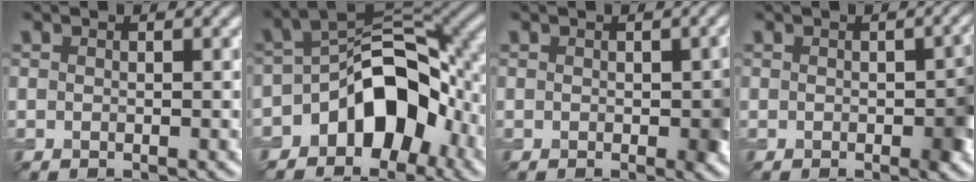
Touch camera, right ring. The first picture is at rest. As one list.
[{"total": 9.5, "force": [-4.1, 5.7, 6.4], "torque": [-0.082, 0.012, -0.078]}, {"total": 2.4, "force": [-0.3, 1.1, 2.1], "torque": [-0.023, -0.002, -0.002]}, {"total": 3.4, "force": [-0.6, 1.4, 3.0], "torque": [-0.035, 0.000, -0.007]}]